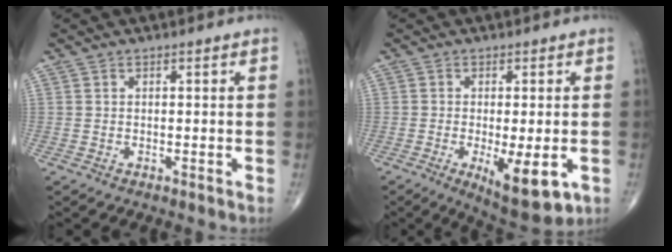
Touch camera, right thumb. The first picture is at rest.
{"total": 10.3, "force": [-3.1, 3.4, 9.2], "torque": [-0.138, -0.019, -0.040]}